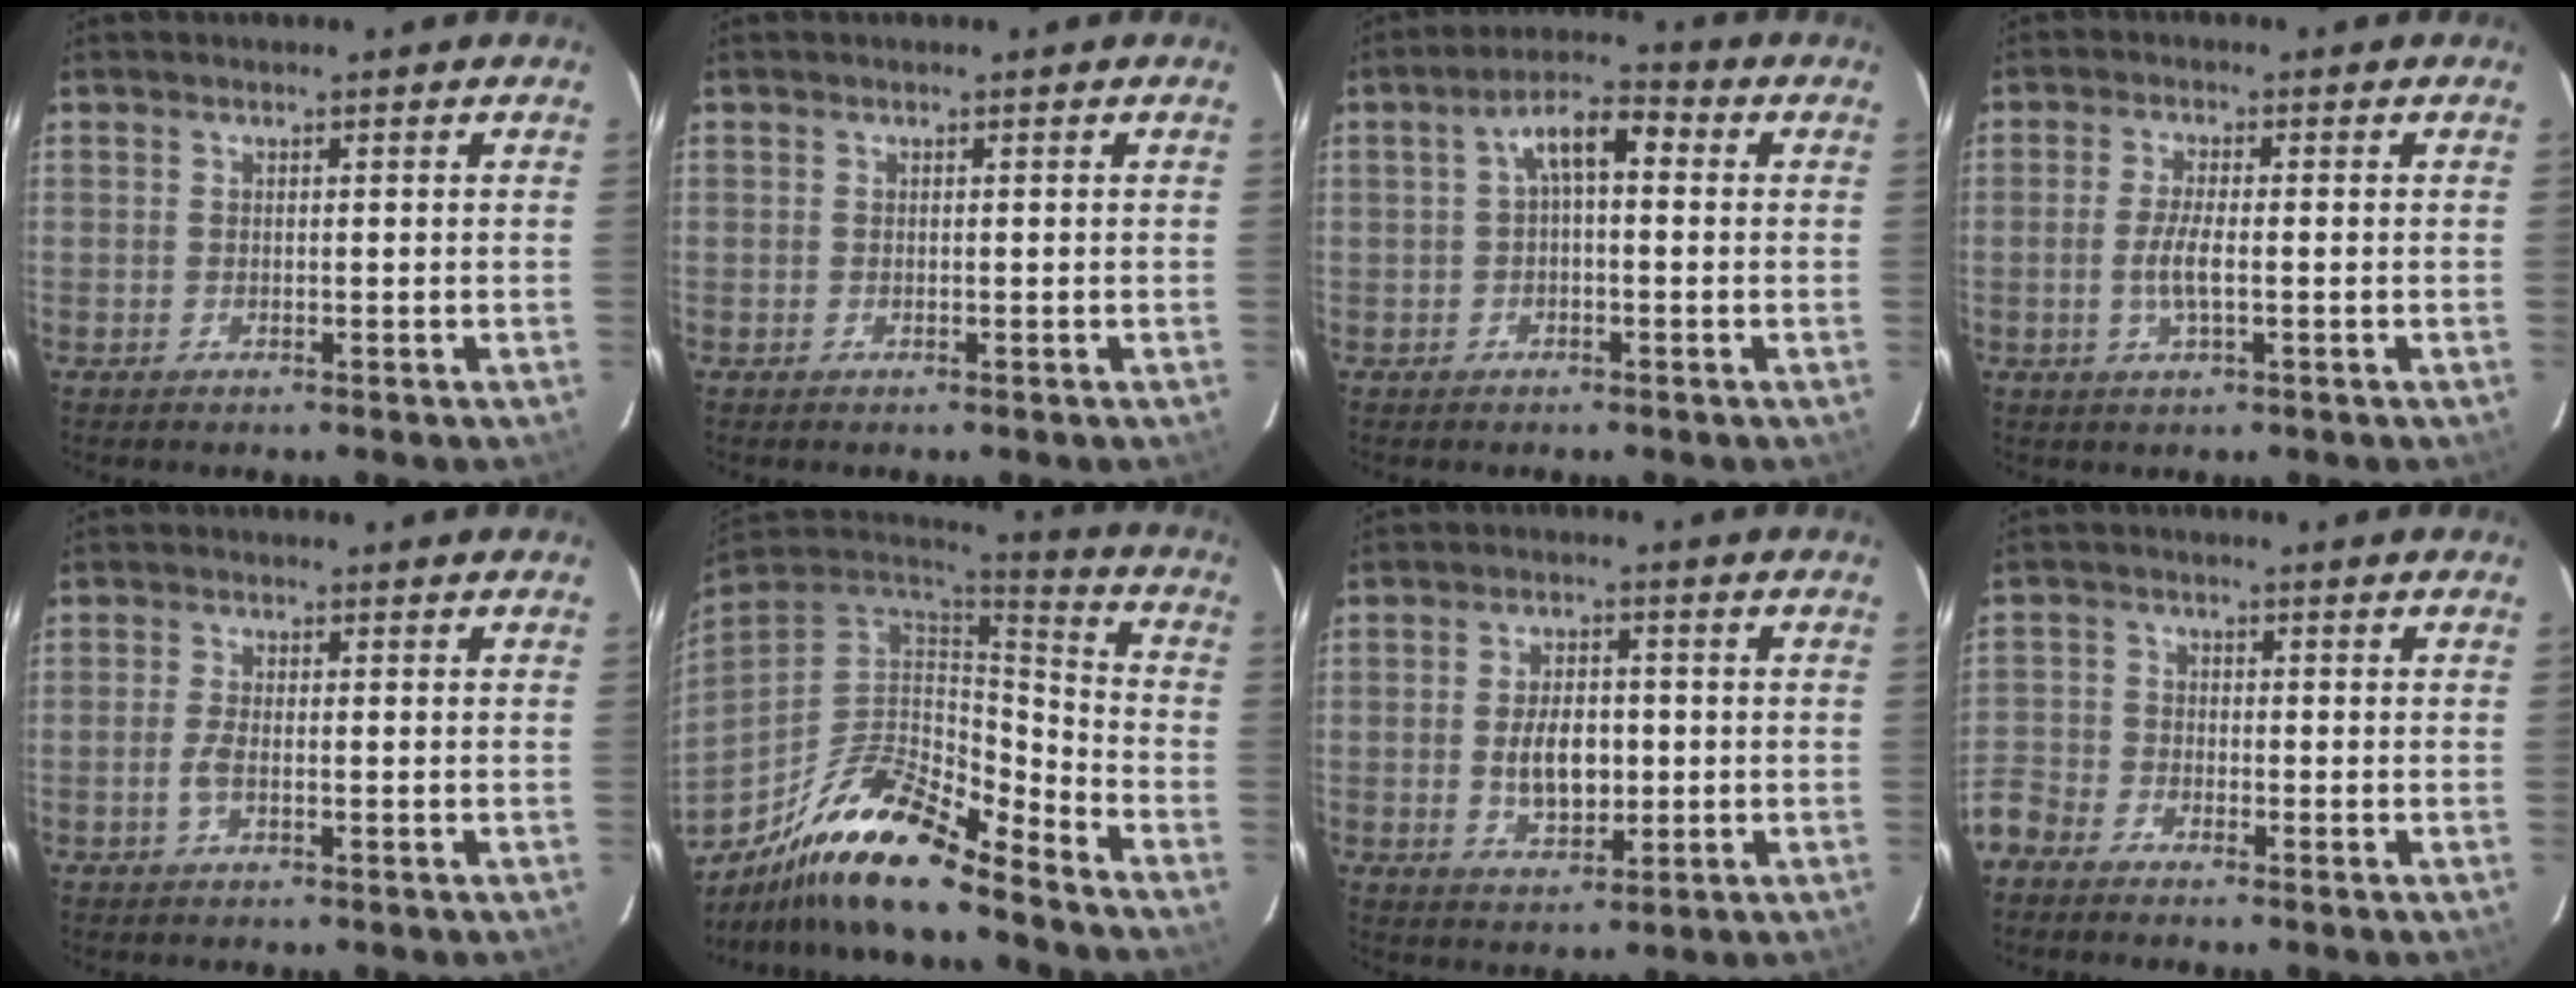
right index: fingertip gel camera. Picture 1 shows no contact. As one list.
[{"total": 0.0}, {"total": 6.1, "force": [0.5, 2.6, 5.5], "torque": [-0.101, 0.025, 0.009]}, {"total": 4.1, "force": [-0.8, 0.9, 3.9], "torque": [-0.078, -0.005, -0.014]}, {"total": 2.2, "force": [-0.8, 0.6, 2.0], "torque": [-0.046, -0.001, -0.015]}, {"total": 18.5, "force": [-13.6, 4.3, 11.8], "torque": [-0.227, -0.012, -0.259]}, {"total": 7.5, "force": [-0.6, 4.5, 6.0], "torque": [-0.113, 0.000, -0.003]}, {"total": 6.2, "force": [-4.7, 4.0, 1.0], "torque": [-0.032, 0.006, -0.107]}]